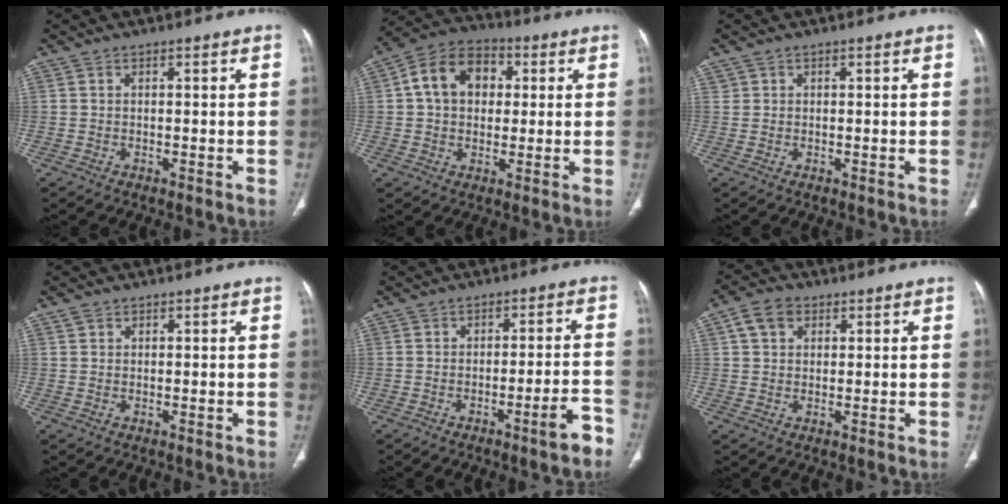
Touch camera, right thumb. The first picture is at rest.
{"total": 12.4, "force": [2.3, 9.3, 7.9], "torque": [-0.102, 0.018, 0.028]}
{"total": 0.6, "force": [0.3, 0.5, 0.0], "torque": [0.005, 0.001, 0.005]}
{"total": 1.0, "force": [0.7, 0.7, 0.2], "torque": [0.002, 0.001, 0.011]}
{"total": 5.5, "force": [-3.5, 0.2, 4.2], "torque": [-0.057, 0.026, -0.049]}
{"total": 5.1, "force": [2.0, 3.8, 2.7], "torque": [-0.036, 0.006, 0.037]}